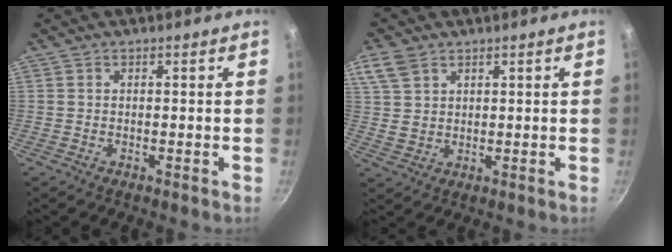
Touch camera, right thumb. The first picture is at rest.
{"total": 6.0, "force": [3.4, 4.1, 2.9], "torque": [-0.046, -0.009, 0.069]}